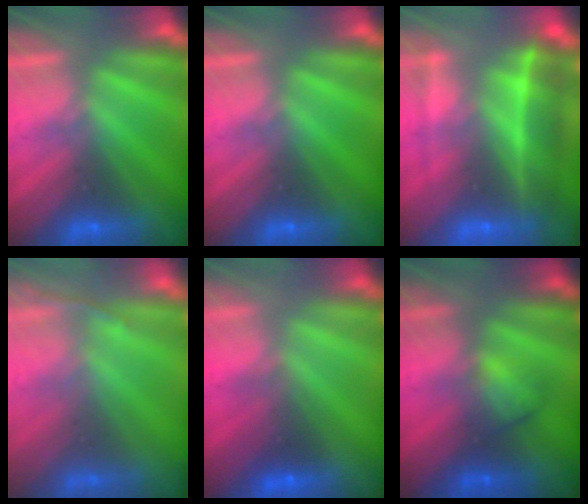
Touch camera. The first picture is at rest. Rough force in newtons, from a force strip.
{"total": 0.0}
{"total": 7.3}
{"total": 1.4}
{"total": 1.8}
{"total": 2.0}